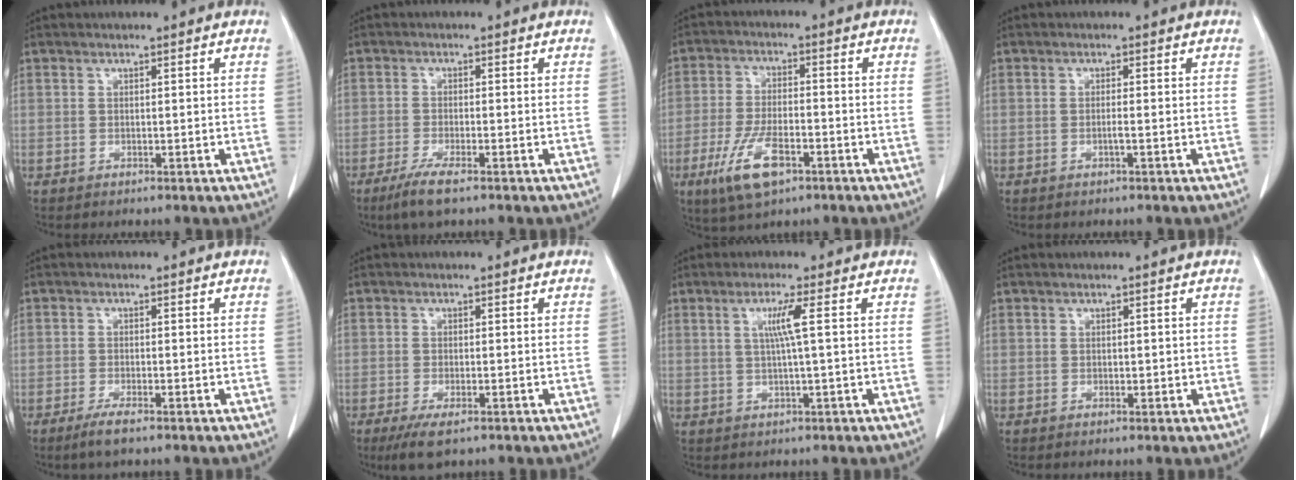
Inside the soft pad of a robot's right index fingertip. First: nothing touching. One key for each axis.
{"total": 4.5, "fx": -3.0, "fy": 0.5, "fz": 3.4, "tx": -0.071, "ty": -0.012, "tz": -0.055}
{"total": 9.1, "fx": -4.5, "fy": 3.2, "fz": 7.2, "tx": -0.151, "ty": -0.010, "tz": -0.078}
{"total": 1.0, "fx": -0.3, "fy": -0.2, "fz": 0.9, "tx": -0.020, "ty": -0.001, "tz": -0.006}
{"total": 2.7, "fx": -1.9, "fy": 0.2, "fz": 2.0, "tx": -0.043, "ty": -0.006, "tz": -0.037}
{"total": 4.2, "fx": -2.6, "fy": 1.2, "fz": 3.1, "tx": -0.060, "ty": -0.010, "tz": -0.040}
{"total": 3.9, "fx": 0.9, "fy": -0.8, "fz": 3.7, "tx": -0.075, "ty": 0.001, "tz": 0.017}
{"total": 0.7, "fx": 0.0, "fy": 0.5, "fz": 0.5, "tx": -0.007, "ty": -0.001, "tz": 0.001}